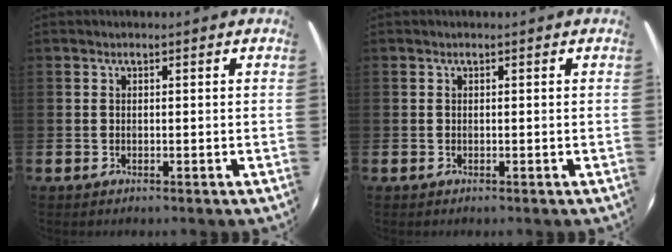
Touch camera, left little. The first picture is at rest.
{"total": 0.0}